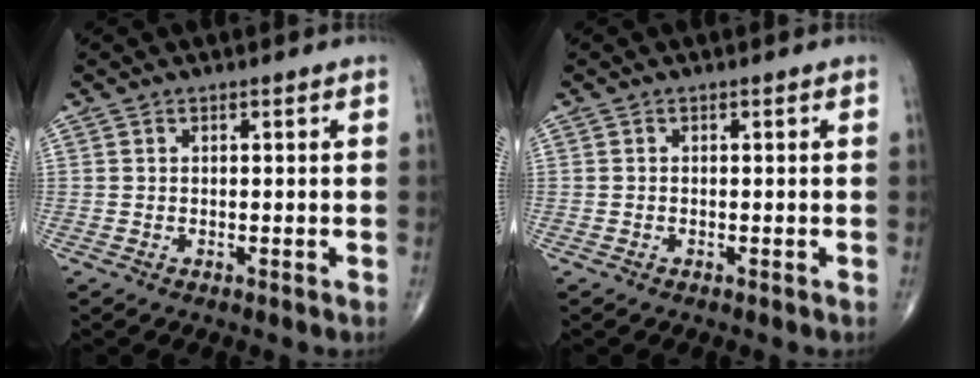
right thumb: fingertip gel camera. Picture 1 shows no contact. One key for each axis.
{"total": 0.0}